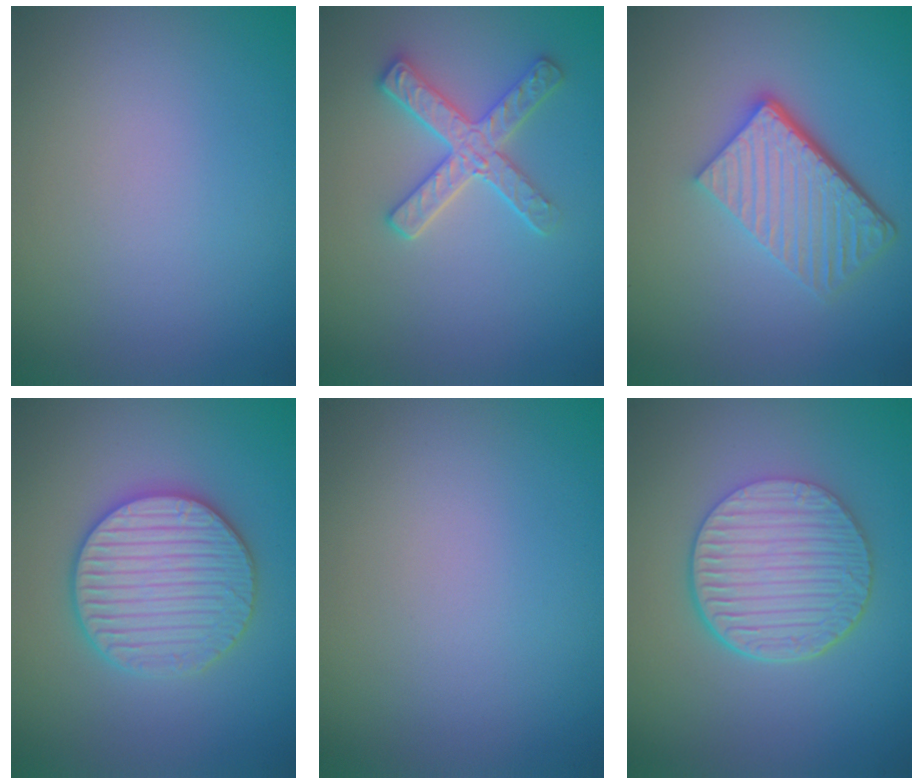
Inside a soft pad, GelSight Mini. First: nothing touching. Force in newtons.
{"total": 3.3, "press": 3.0, "slide": 1.3}
{"total": 6.0, "press": 4.1, "slide": 4.3}
{"total": 5.9, "press": 5.8, "slide": 1.1}
{"total": 0.0}
{"total": 6.4, "press": 4.5, "slide": 4.6}